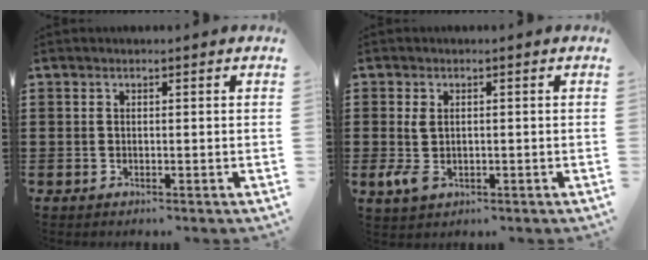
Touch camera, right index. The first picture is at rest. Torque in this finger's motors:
{"motor_torque": [0.02, 0.01, 0.05, 0.01]}